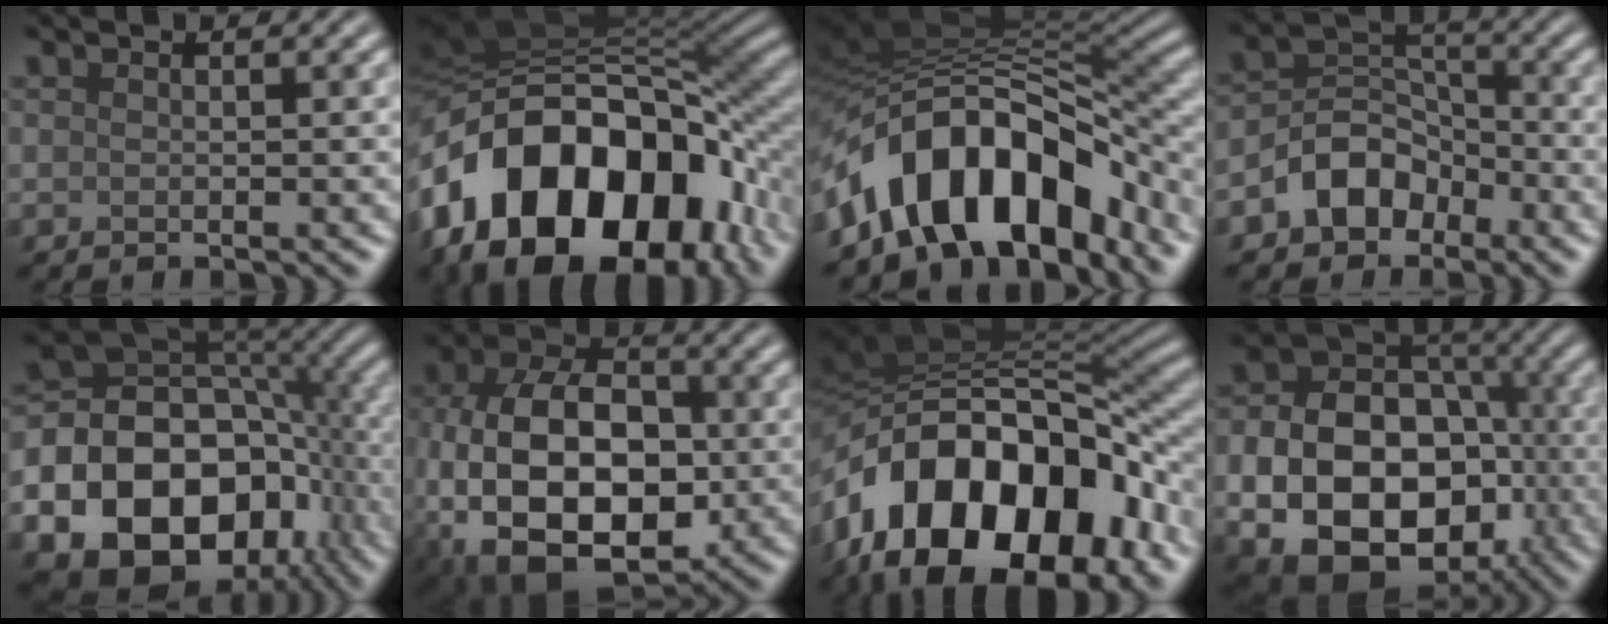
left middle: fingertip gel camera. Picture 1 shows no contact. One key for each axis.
{"total": 18.8, "fx": -6.2, "fy": 12.1, "fz": 12.9, "tx": -0.230, "ty": -0.005, "tz": -0.099}
{"total": 12.7, "fx": -6.5, "fy": 6.5, "fz": 8.8, "tx": -0.121, "ty": 0.014, "tz": -0.116}
{"total": 4.9, "fx": -2.7, "fy": 3.5, "fz": 2.0, "tx": -0.026, "ty": 0.008, "tz": -0.055}
{"total": 22.1, "fx": -8.2, "fy": 17.0, "fz": 11.5, "tx": -0.210, "ty": -0.050, "tz": -0.136}
{"total": 14.1, "fx": -3.1, "fy": 9.1, "fz": 10.3, "tx": -0.201, "ty": -0.010, "tz": -0.059}
{"total": 17.5, "fx": -6.9, "fy": 10.3, "fz": 12.4, "tx": -0.192, "ty": 0.012, "tz": -0.118}
{"total": 15.6, "fx": -4.3, "fy": 11.5, "fz": 9.6, "tx": -0.175, "ty": -0.037, "tz": -0.065}